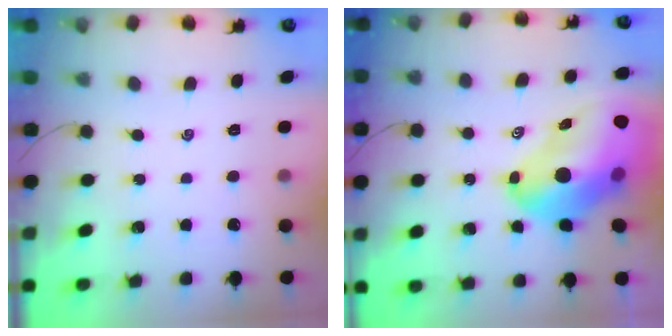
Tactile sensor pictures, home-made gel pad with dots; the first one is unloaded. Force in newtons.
{"total": 19.1, "press": 18.3, "slide": 5.6}